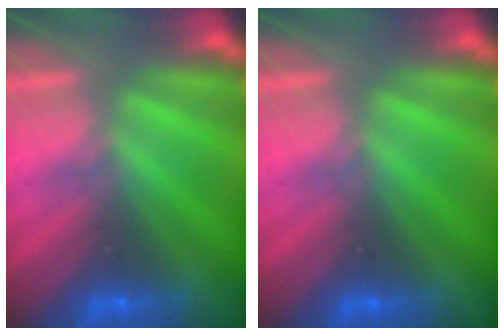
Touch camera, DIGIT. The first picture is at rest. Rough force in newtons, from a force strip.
{"total": 0.0}